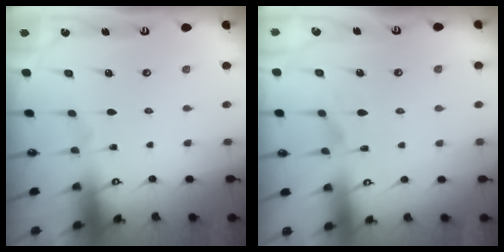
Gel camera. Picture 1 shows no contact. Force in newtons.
{"total": 1.6, "press": 1.0, "slide": 1.2}